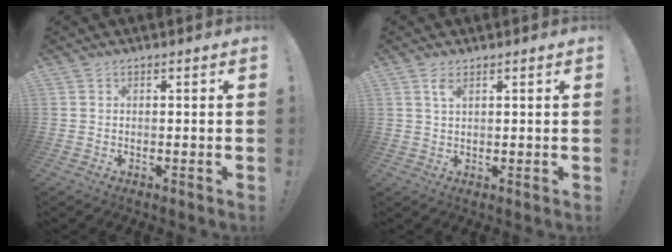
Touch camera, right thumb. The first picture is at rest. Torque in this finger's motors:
{"motor_torque": [-0.18, -0.24, -0.14, 0.09, 0.01]}